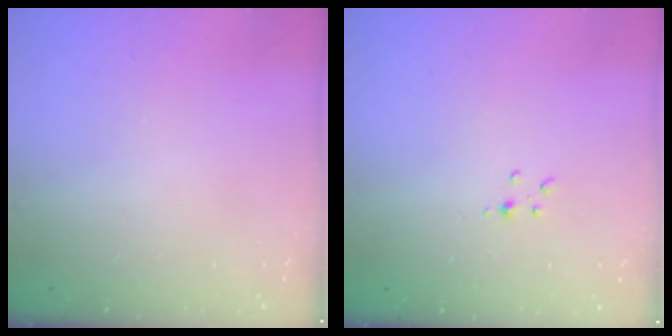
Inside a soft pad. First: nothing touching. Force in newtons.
{"total": 2.8, "press": 2.8, "slide": 0.4}